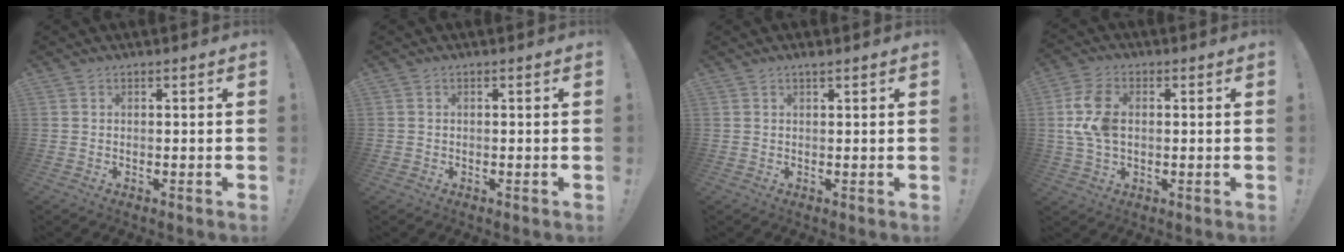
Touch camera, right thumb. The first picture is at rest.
{"total": 0.6, "force": [-0.2, 0.5, 0.0], "torque": [0.001, 0.002, -0.003]}
{"total": 1.0, "force": [0.8, -0.2, 0.6], "torque": [-0.011, 0.000, 0.014]}
{"total": 10.9, "force": [0.9, 7.2, 8.1], "torque": [-0.161, 0.004, 0.020]}